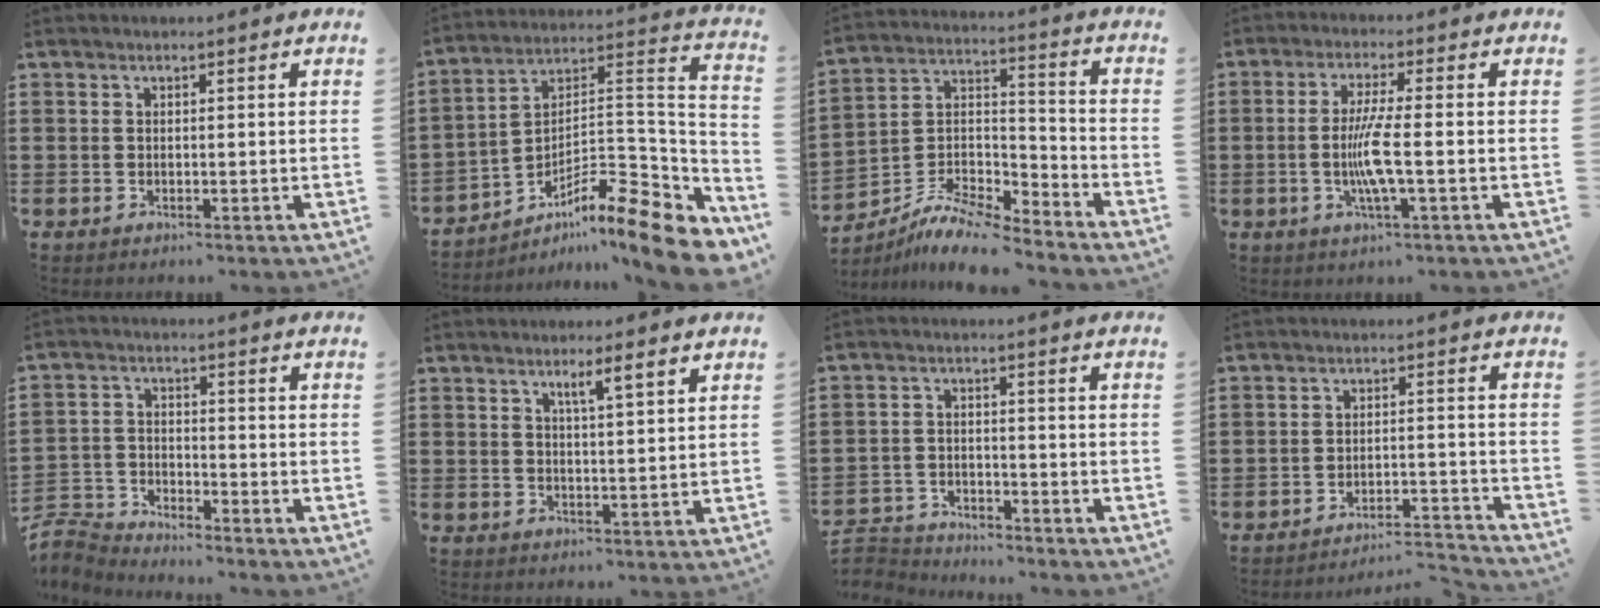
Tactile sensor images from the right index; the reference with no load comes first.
{"total": 11.1, "force": [-8.0, 2.0, 7.4], "torque": [-0.092, 0.007, -0.152]}
{"total": 8.1, "force": [-7.6, 1.5, 2.5], "torque": [-0.064, 0.004, -0.156]}
{"total": 6.2, "force": [-1.0, 0.4, 6.1], "torque": [-0.130, -0.015, -0.028]}
{"total": 4.6, "force": [-4.5, 0.8, 0.2], "torque": [-0.030, -0.004, -0.101]}
{"total": 3.3, "force": [2.0, 0.1, 2.6], "torque": [-0.047, -0.003, 0.031]}
{"total": 3.8, "force": [-3.7, 0.6, -0.2], "torque": [-0.012, -0.001, -0.084]}
{"total": 3.7, "force": [-3.6, 0.1, 0.9], "torque": [-0.022, -0.003, -0.078]}